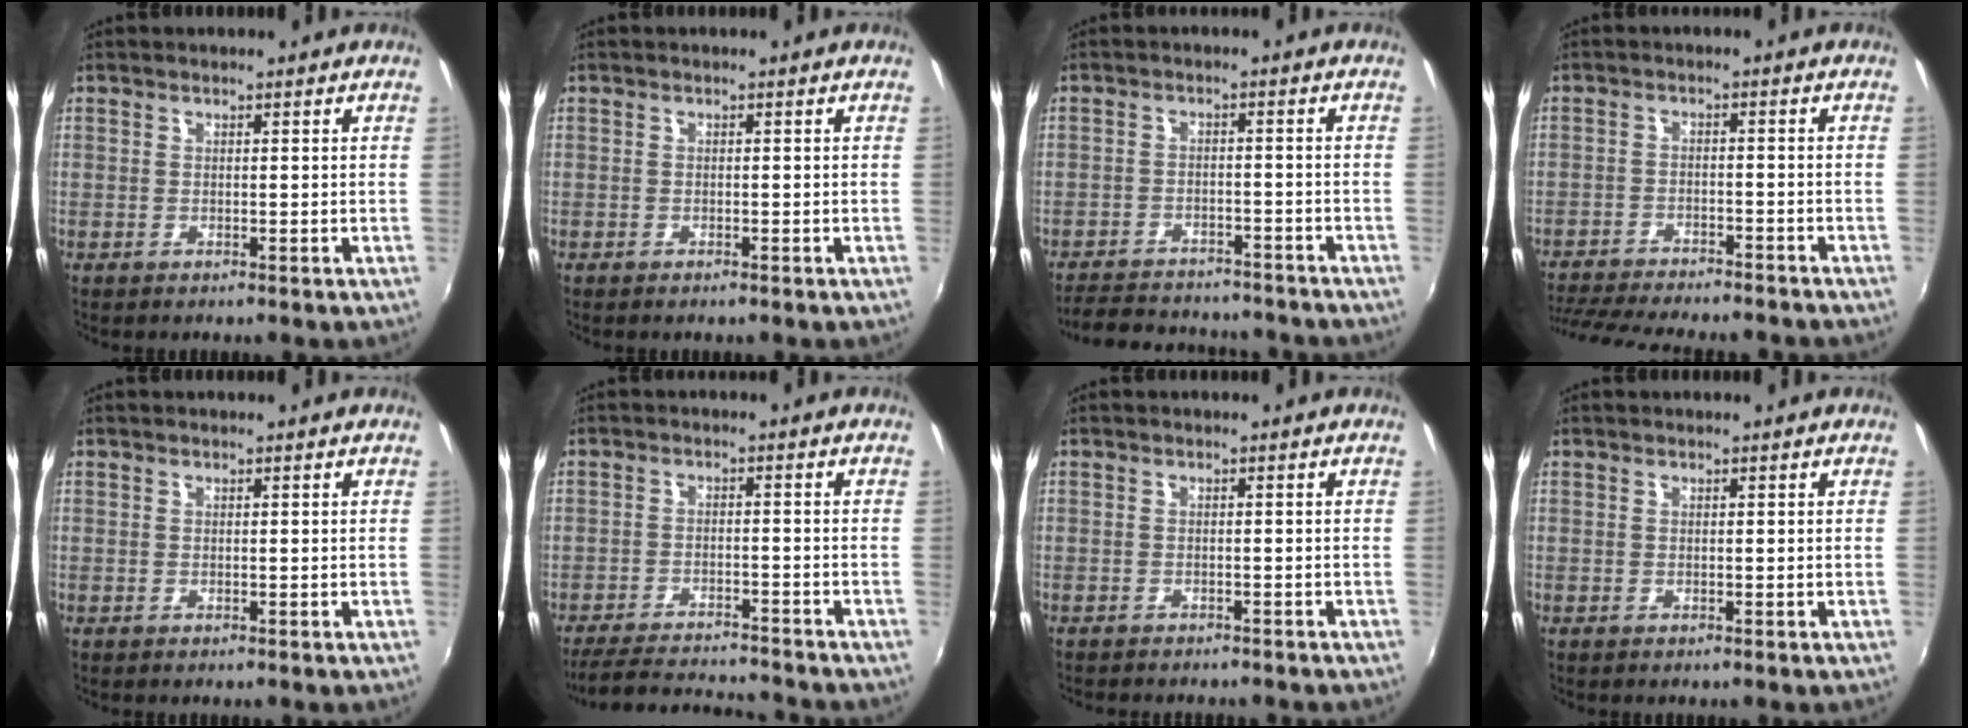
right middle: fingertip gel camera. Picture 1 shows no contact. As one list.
[{"total": 0.7, "force": [-0.6, 0.3, 0.3], "torque": [-0.006, -0.004, -0.012]}, {"total": 16.5, "force": [-14.5, 4.9, 6.2], "torque": [-0.133, 0.002, -0.196]}, {"total": 16.9, "force": [-14.9, 3.2, 7.3], "torque": [-0.152, -0.028, -0.219]}, {"total": 0.0}, {"total": 13.4, "force": [-12.5, 1.8, 4.6], "torque": [-0.110, -0.006, -0.193]}, {"total": 3.8, "force": [-3.5, 0.9, 1.2], "torque": [-0.030, -0.011, -0.051]}, {"total": 0.0}]